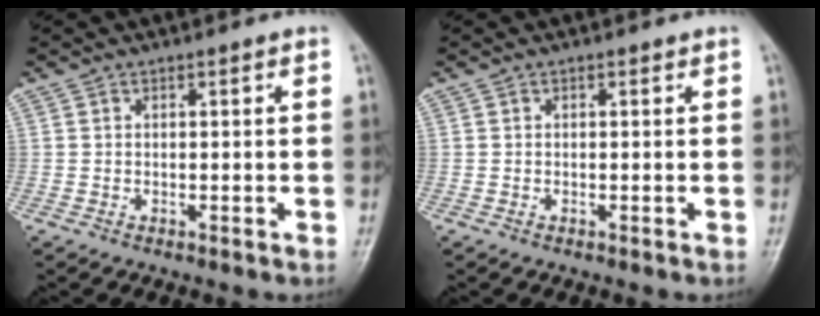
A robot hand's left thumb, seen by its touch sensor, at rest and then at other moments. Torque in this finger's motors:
{"motor_torque": [-0.03, -0.01, -0.08, -0.05, 0.00]}